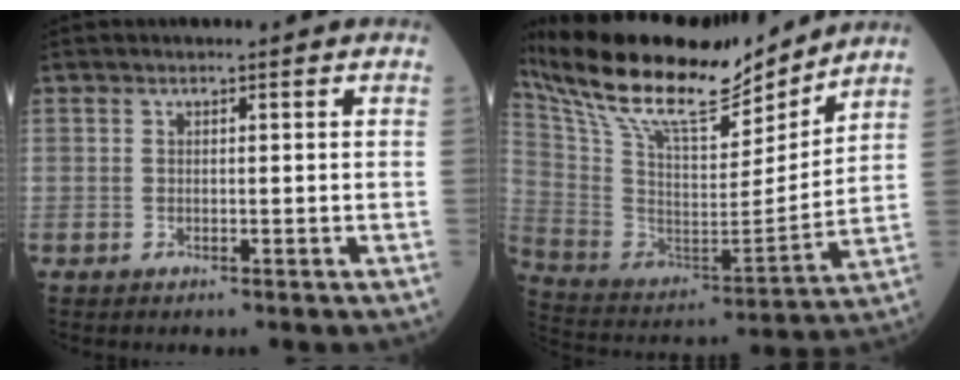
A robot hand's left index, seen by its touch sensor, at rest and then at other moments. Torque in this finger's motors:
{"motor_torque": [1.08, -1.06, 0.66, 0.18]}